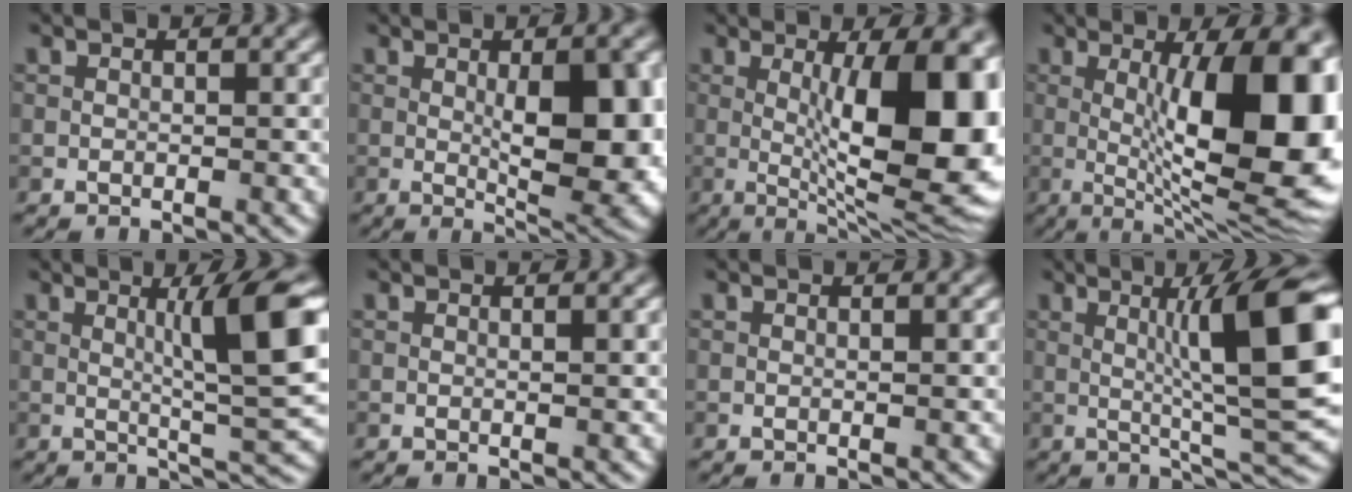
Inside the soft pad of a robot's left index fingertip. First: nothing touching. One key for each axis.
{"total": 10.4, "fx": 0.1, "fy": 3.5, "fz": 9.7, "tx": -0.134, "ty": -0.011, "tz": 0.011}
{"total": 12.5, "fx": 0.5, "fy": 3.3, "fz": 12.1, "tx": -0.162, "ty": -0.008, "tz": 0.009}
{"total": 14.1, "fx": 1.0, "fy": 4.1, "fz": 13.4, "tx": -0.169, "ty": -0.003, "tz": 0.014}
{"total": 7.7, "fx": 1.8, "fy": 0.9, "fz": 7.5, "tx": -0.105, "ty": -0.001, "tz": 0.031}
{"total": 1.4, "fx": 0.3, "fy": 0.4, "fz": 1.3, "tx": -0.013, "ty": 0.005, "tz": 0.001}
{"total": 0.7, "fx": 0.2, "fy": 0.2, "fz": 0.6, "tx": -0.005, "ty": 0.002, "tz": 0.001}
{"total": 10.6, "fx": 1.6, "fy": 1.6, "fz": 10.3, "tx": -0.137, "ty": 0.001, "tz": 0.030}